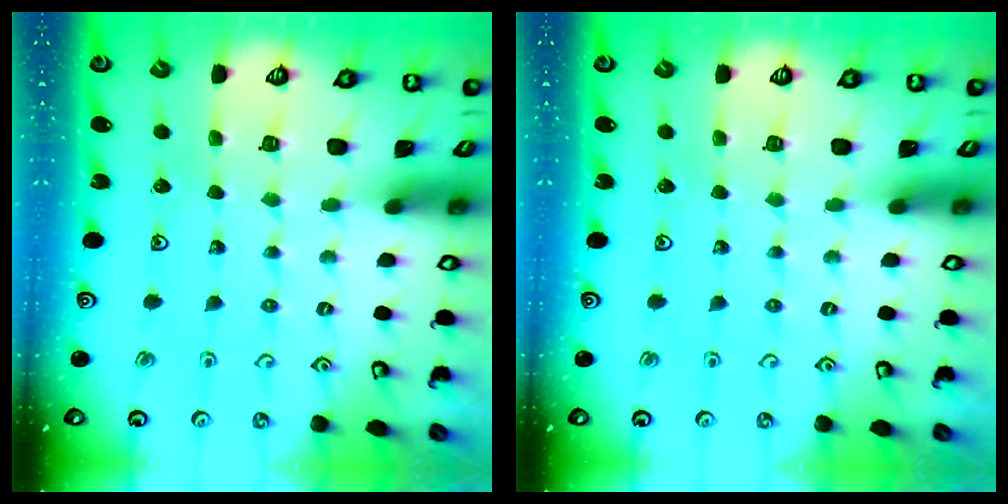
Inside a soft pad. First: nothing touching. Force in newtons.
{"total": 0.0}